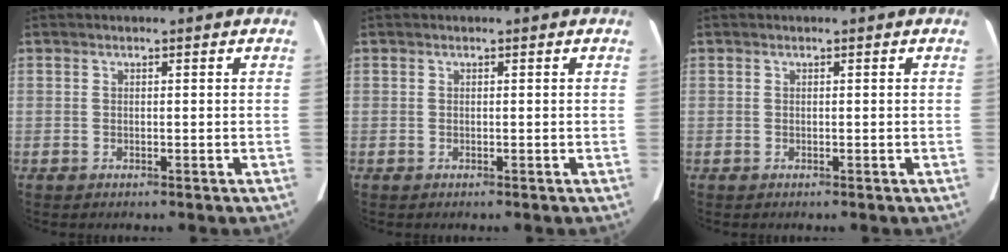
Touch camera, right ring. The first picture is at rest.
{"total": 0.0}
{"total": 0.0}